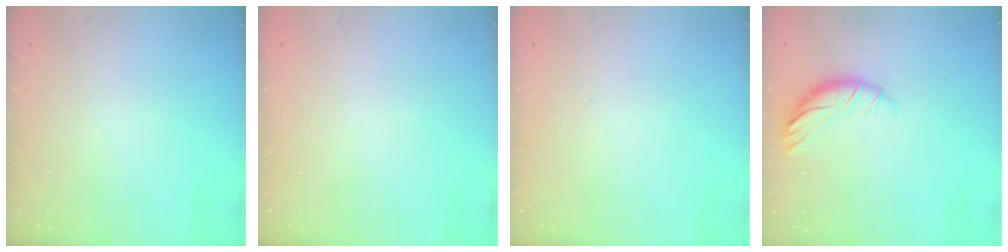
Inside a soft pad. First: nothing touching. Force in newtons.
{"total": 0.0}
{"total": 0.0}
{"total": 9.0, "press": 9.0, "slide": 1.2}